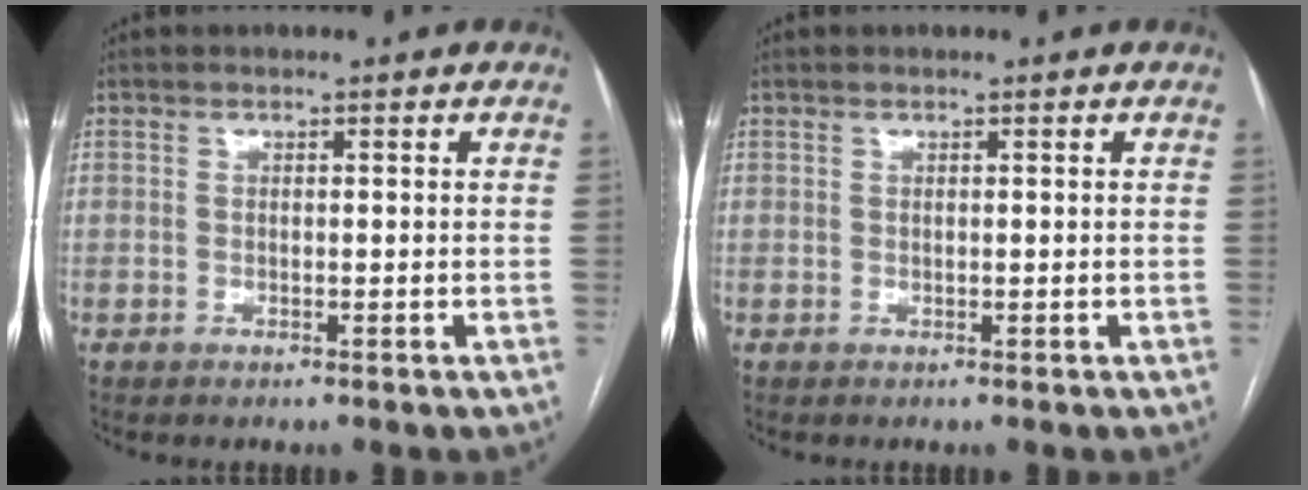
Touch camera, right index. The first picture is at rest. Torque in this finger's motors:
{"motor_torque": [0.00, 0.00, 0.00, 0.00]}